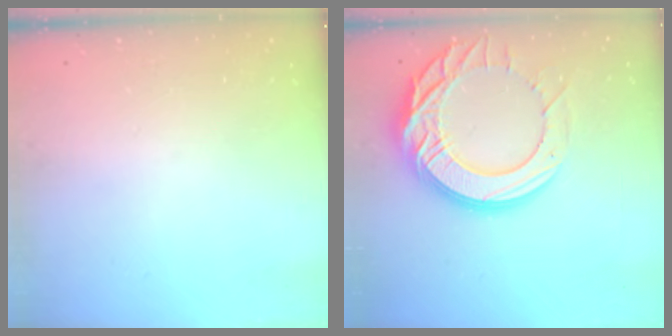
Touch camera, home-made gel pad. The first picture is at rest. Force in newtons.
{"total": 22.6, "press": 22.5, "slide": 2.2}